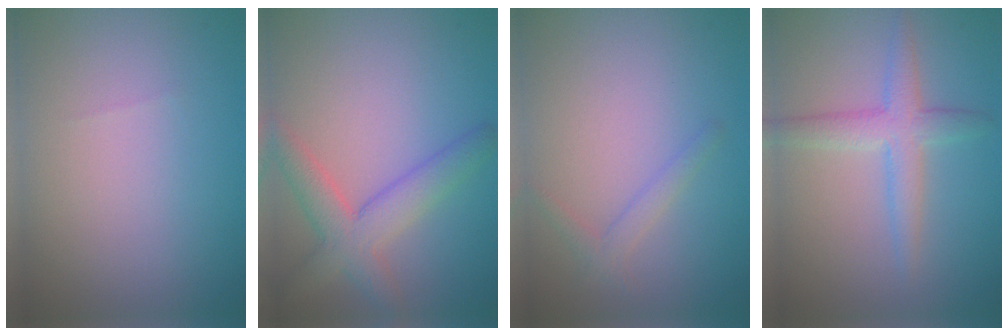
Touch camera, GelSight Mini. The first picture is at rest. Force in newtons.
{"total": 4.6, "press": 4.6, "slide": 0.2}
{"total": 1.4, "press": 1.4, "slide": 0.1}
{"total": 3.3, "press": 3.3, "slide": 0.1}